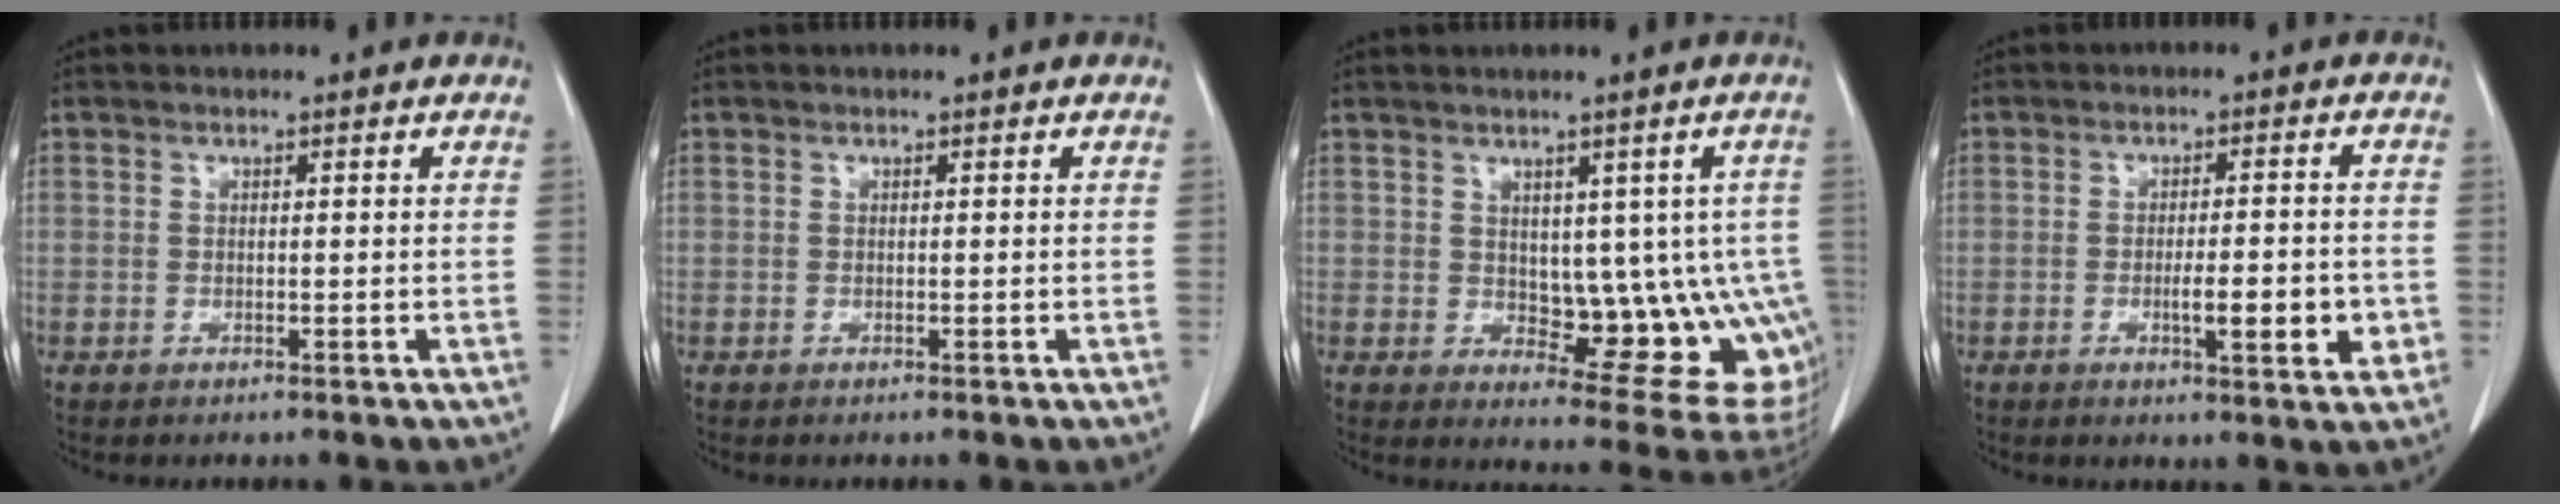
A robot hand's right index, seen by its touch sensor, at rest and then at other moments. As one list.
[{"total": 0.0}, {"total": 12.3, "force": [0.2, 5.5, 11.0], "torque": [-0.115, 0.001, 0.018]}, {"total": 7.3, "force": [-1.9, 1.4, 6.9], "torque": [-0.096, -0.004, -0.024]}]